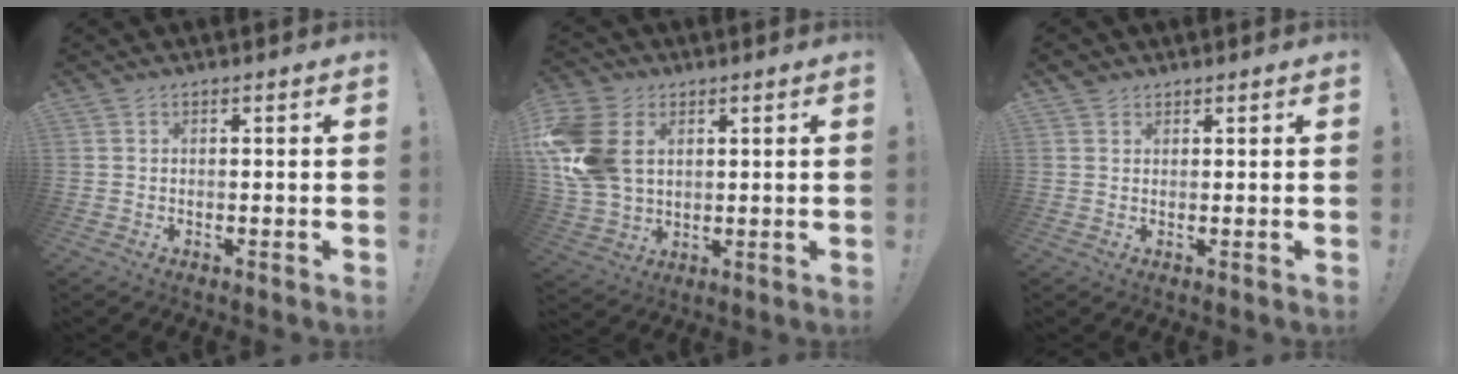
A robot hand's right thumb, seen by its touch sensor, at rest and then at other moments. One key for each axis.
{"total": 17.7, "fx": 3.7, "fy": 13.1, "fz": 11.4, "tx": -0.225, "ty": -0.006, "tz": 0.074}
{"total": 2.0, "fx": 1.4, "fy": 1.4, "fz": 0.4, "tx": 0.000, "ty": -0.006, "tz": 0.026}